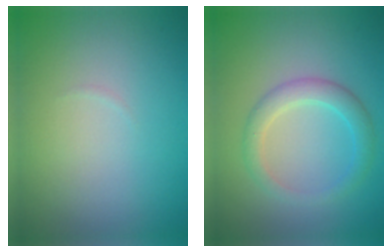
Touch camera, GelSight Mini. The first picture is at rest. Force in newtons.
{"total": 2.8, "press": 2.8, "slide": 0.3}